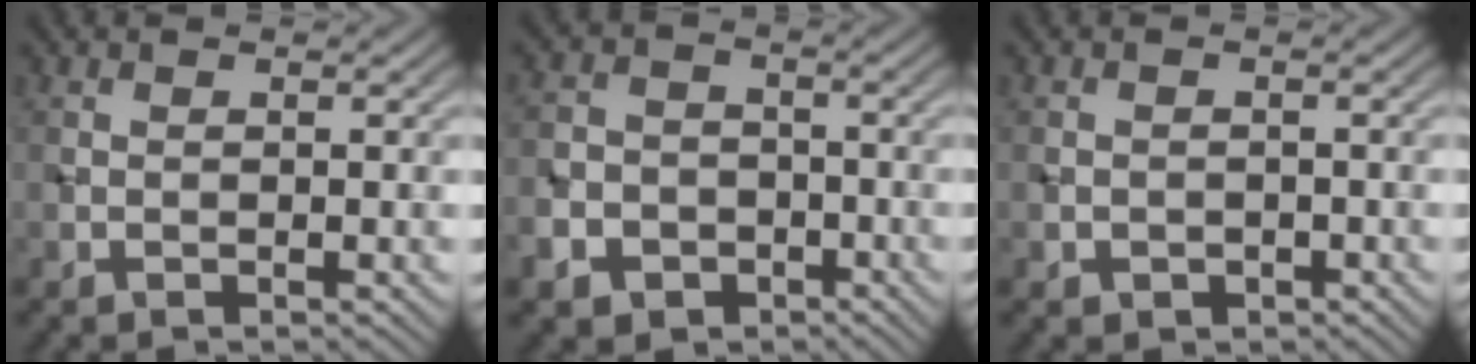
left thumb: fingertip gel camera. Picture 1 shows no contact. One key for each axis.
{"total": 7.6, "fx": -4.0, "fy": 6.0, "fz": 2.2, "tx": -0.061, "ty": -0.024, "tz": -0.087}
{"total": 1.5, "fx": -0.7, "fy": 1.2, "fz": 0.5, "tx": -0.006, "ty": -0.006, "tz": -0.015}